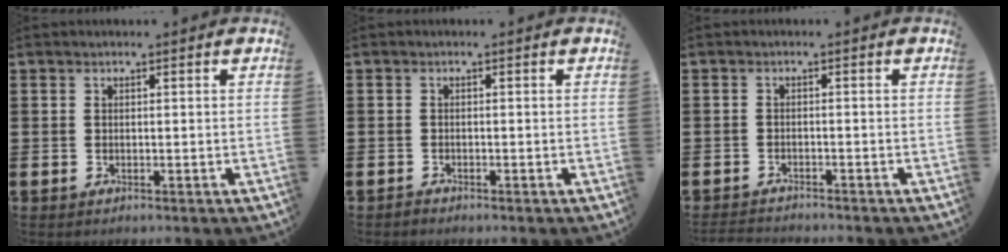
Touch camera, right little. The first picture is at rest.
{"total": 0.5, "force": [-0.5, 0.2, 0.0], "torque": [-0.001, -0.001, -0.011]}
{"total": 1.5, "force": [-1.5, 0.0, 0.0], "torque": [-0.002, 0.002, -0.031]}